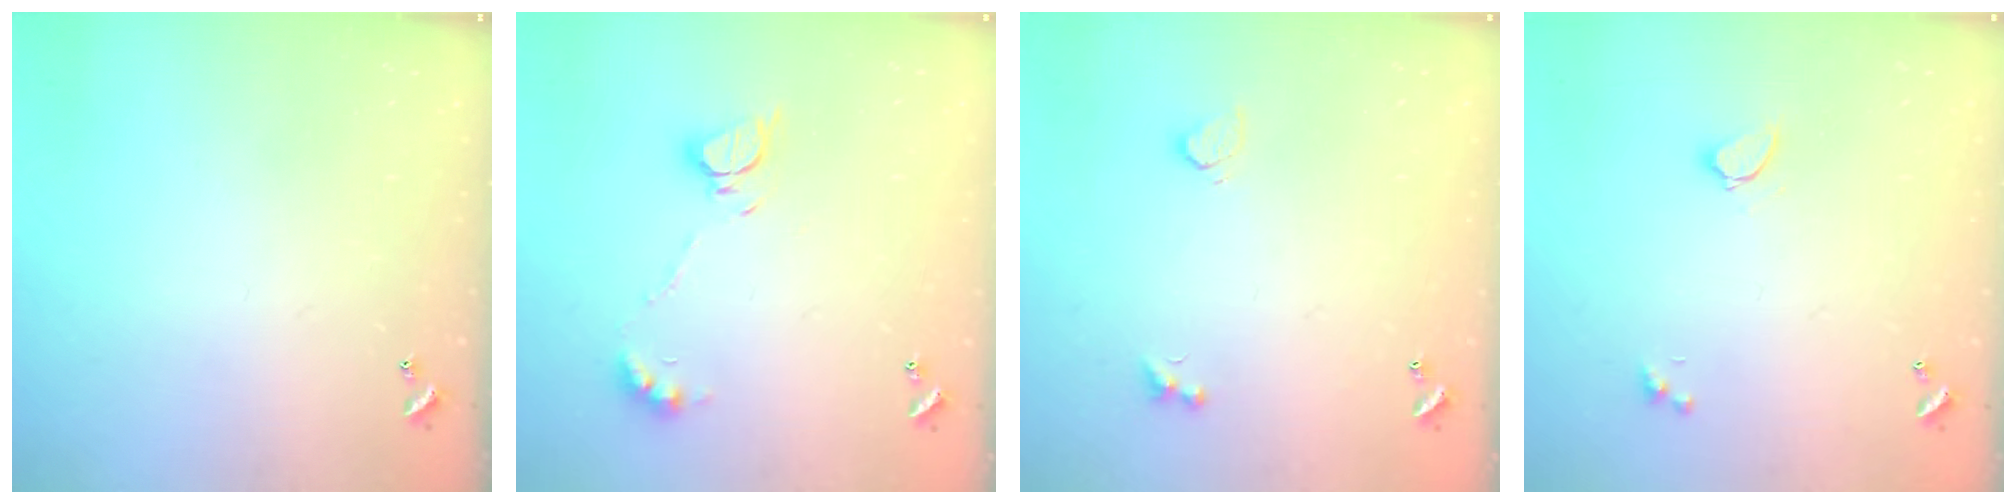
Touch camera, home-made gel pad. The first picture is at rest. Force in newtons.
{"total": 7.9, "press": 7.8, "slide": 0.7}
{"total": 2.0, "press": 1.7, "slide": 1.0}
{"total": 1.2, "press": 1.2, "slide": 0.3}